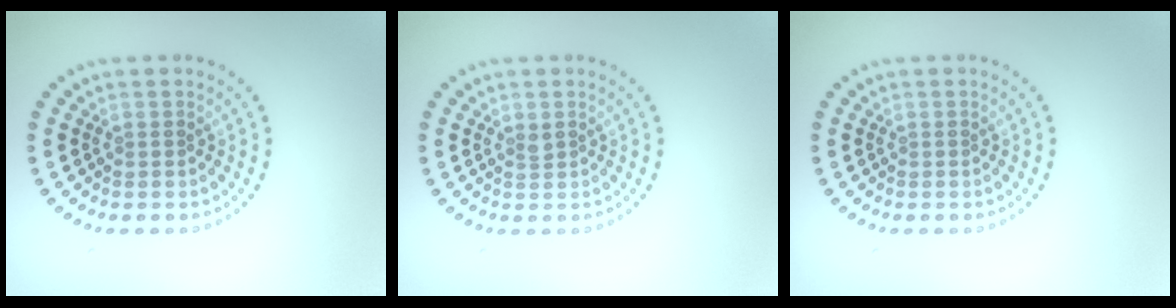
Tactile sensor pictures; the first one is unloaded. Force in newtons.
{"total": 0.6, "press": 0.5, "slide": 0.3}
{"total": 0.0}